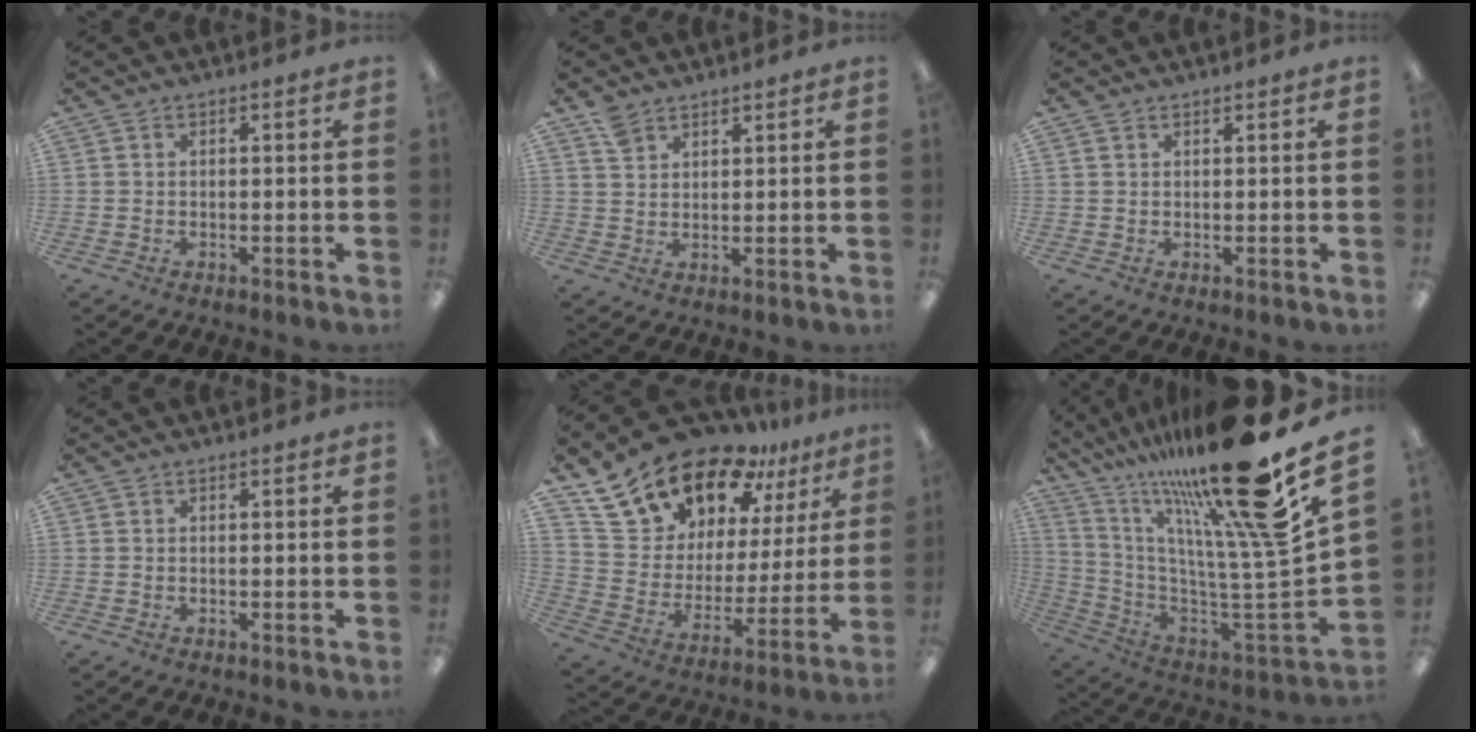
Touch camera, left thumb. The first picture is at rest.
{"total": 3.6, "force": [3.0, 1.6, 1.1], "torque": [-0.020, -0.010, 0.057]}
{"total": 0.7, "force": [0.6, 0.2, 0.3], "torque": [-0.008, 0.000, 0.011]}
{"total": 0.0}
{"total": 20.2, "force": [15.9, 10.4, 7.0], "torque": [-0.132, -0.112, 0.288]}
{"total": 26.1, "force": [18.6, 2.6, 18.1], "torque": [-0.260, -0.154, 0.293]}